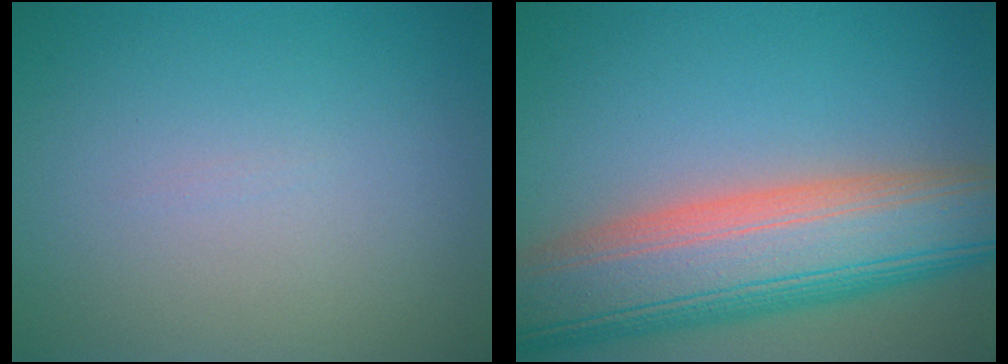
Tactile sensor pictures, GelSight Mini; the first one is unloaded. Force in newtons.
{"total": 12.5, "press": 12.5, "slide": 0.8}